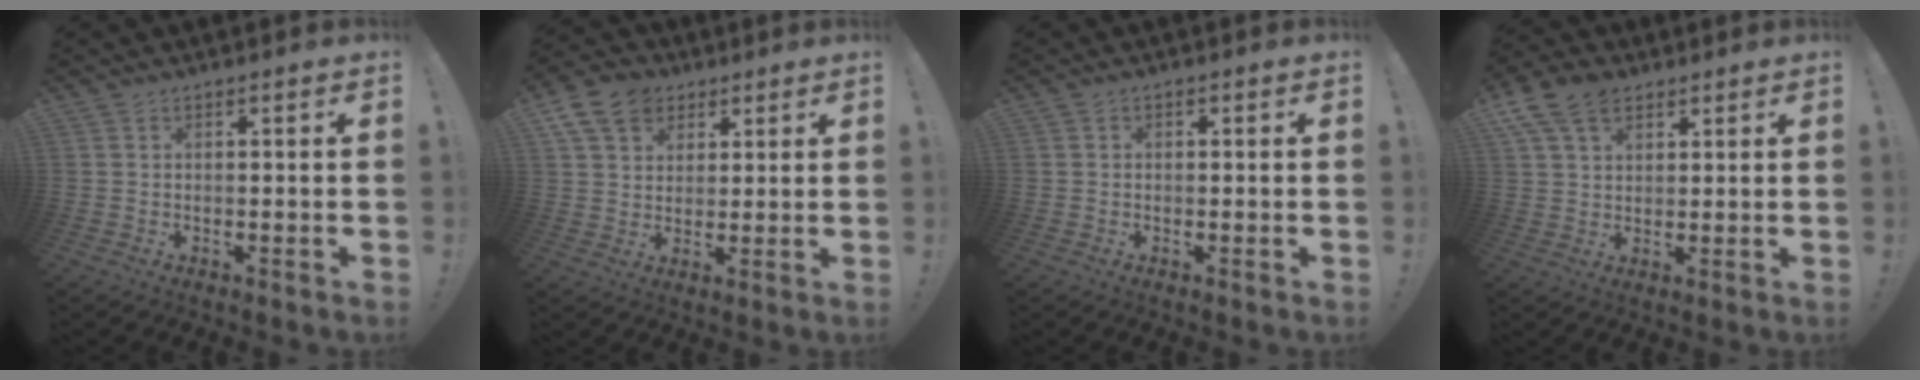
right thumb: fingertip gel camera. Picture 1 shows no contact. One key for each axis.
{"total": 11.7, "fx": 5.8, "fy": 9.0, "fz": 4.8, "tx": -0.076, "ty": -0.024, "tz": 0.116}
{"total": 0.7, "fx": -0.2, "fy": 0.6, "fz": 0.3, "tx": 0.004, "ty": -0.001, "tz": -0.005}
{"total": 10.6, "fx": 5.7, "fy": 7.0, "fz": 5.6, "tx": -0.096, "ty": -0.012, "tz": 0.114}